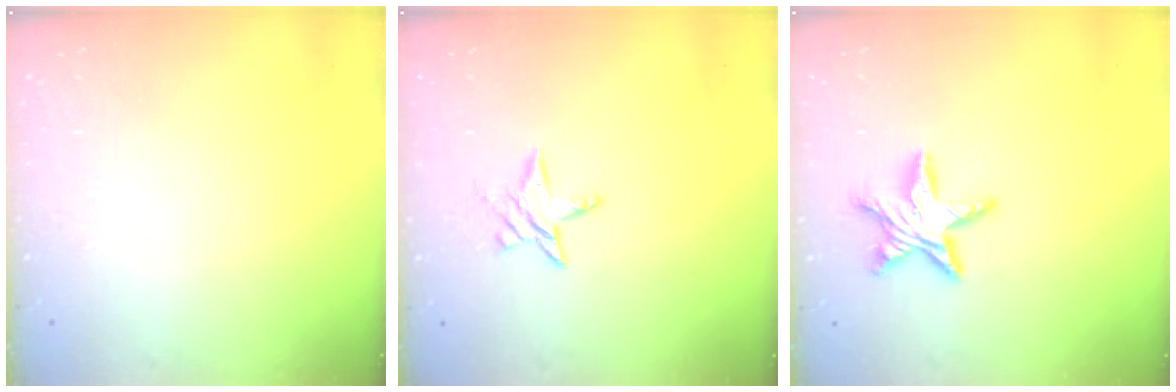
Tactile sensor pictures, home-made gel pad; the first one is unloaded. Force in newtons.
{"total": 5.3, "press": 5.2, "slide": 0.6}
{"total": 10.5, "press": 10.5, "slide": 0.8}